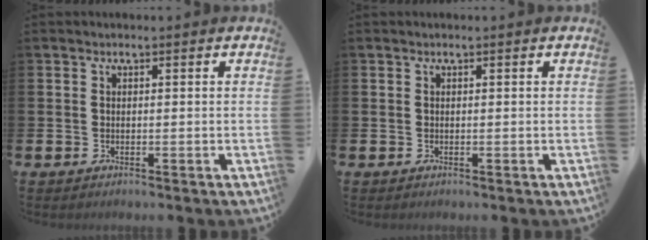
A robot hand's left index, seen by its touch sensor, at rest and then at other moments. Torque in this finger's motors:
{"motor_torque": [0.19, 0.02, -0.03, -0.01]}